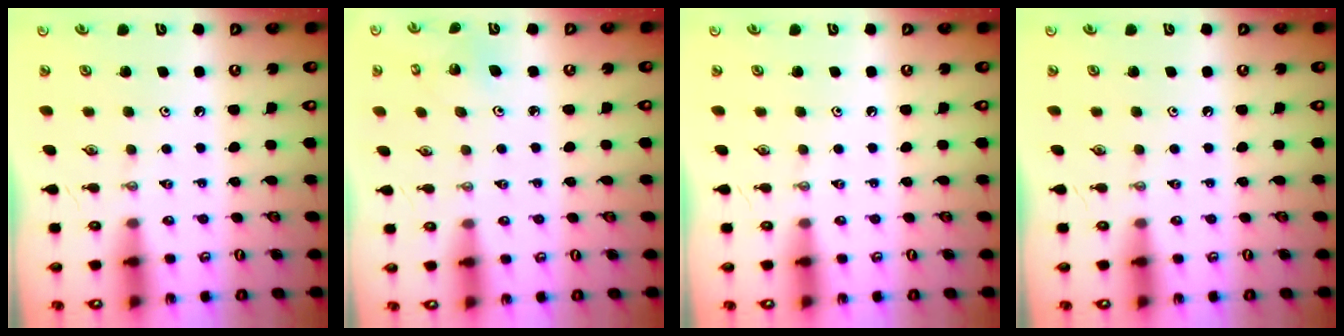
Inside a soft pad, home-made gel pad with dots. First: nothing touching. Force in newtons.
{"total": 2.3, "press": 2.3, "slide": 0.2}
{"total": 0.0}
{"total": 0.0}